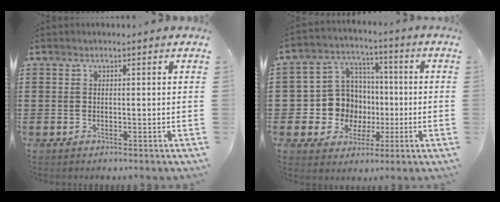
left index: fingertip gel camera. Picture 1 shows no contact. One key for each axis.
{"total": 9.8, "fx": -0.2, "fy": 9.5, "fz": 2.3, "tx": -0.089, "ty": 0.003, "tz": 0.006}